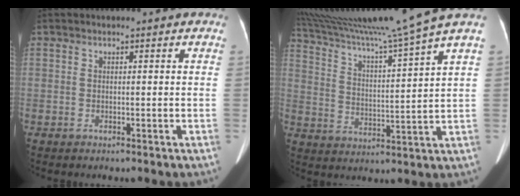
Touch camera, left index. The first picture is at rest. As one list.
[{"total": 16.8, "force": [14.6, -3.6, 7.5], "torque": [-0.136, -0.041, 0.231]}]